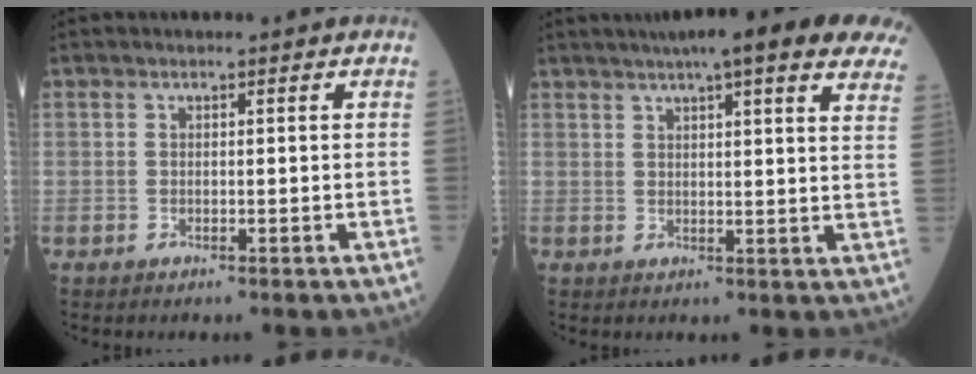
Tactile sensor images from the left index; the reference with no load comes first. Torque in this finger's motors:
{"motor_torque": [1.06, -1.08, 0.42, 0.07]}